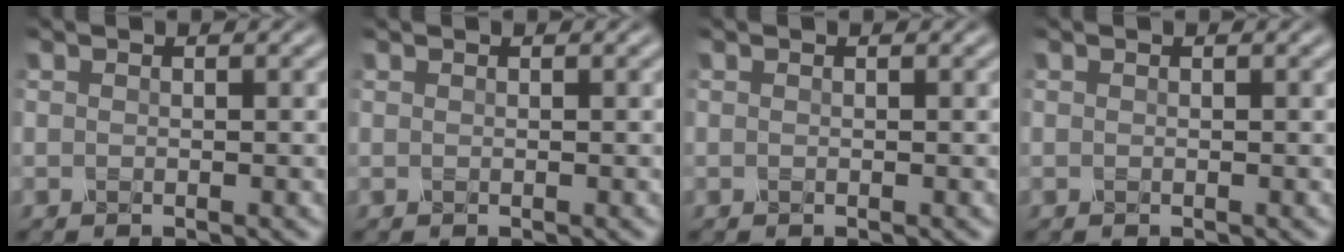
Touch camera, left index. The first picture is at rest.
{"total": 0.0}
{"total": 0.0}
{"total": 0.0}